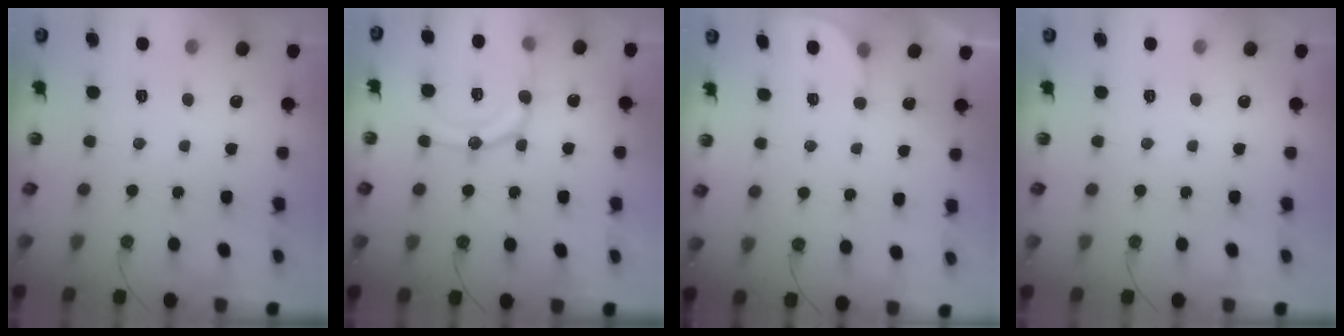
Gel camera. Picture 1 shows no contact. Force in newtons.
{"total": 15.7, "press": 15.3, "slide": 3.3}
{"total": 2.2, "press": 2.2, "slide": 0.2}
{"total": 0.0}